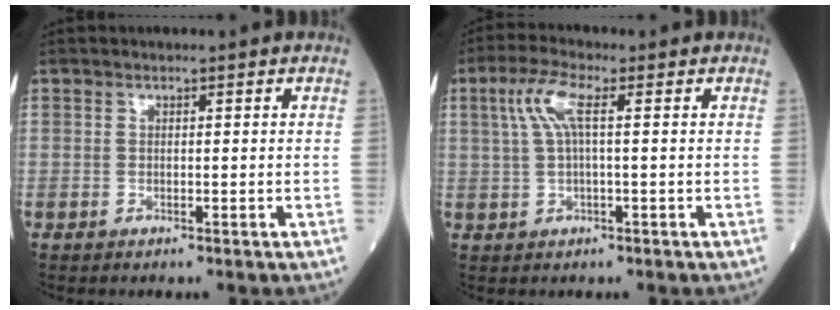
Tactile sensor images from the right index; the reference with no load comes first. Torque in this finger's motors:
{"motor_torque": [0.16, 0.10, 0.34, 0.12]}